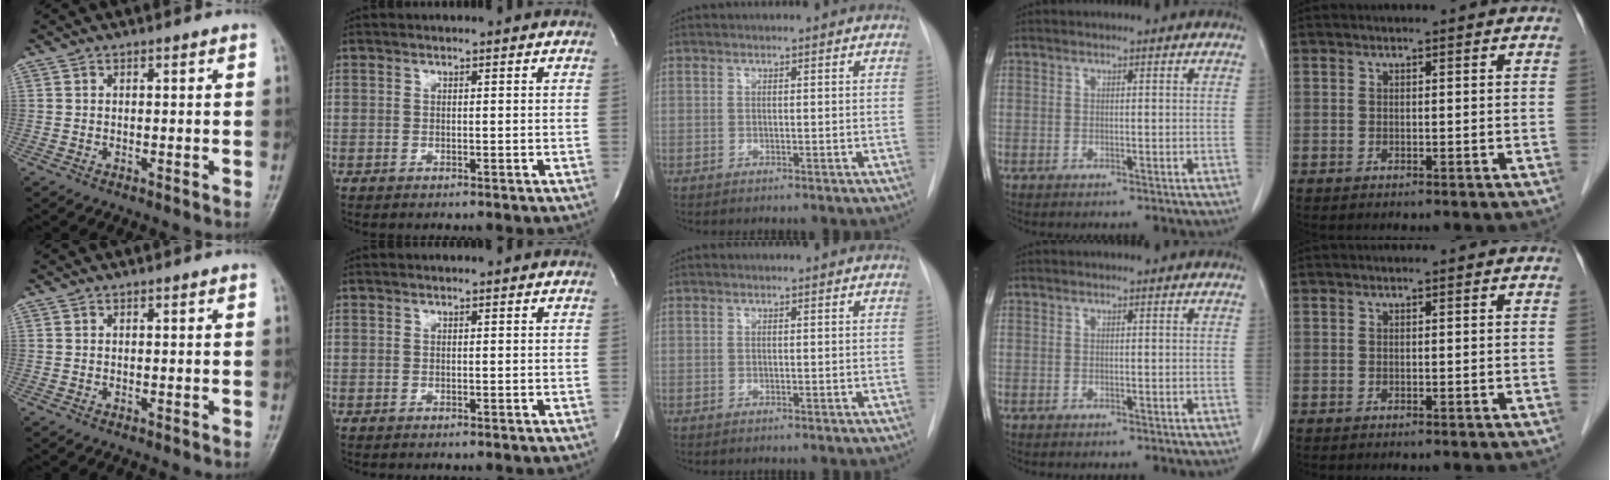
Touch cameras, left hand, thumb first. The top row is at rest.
{}